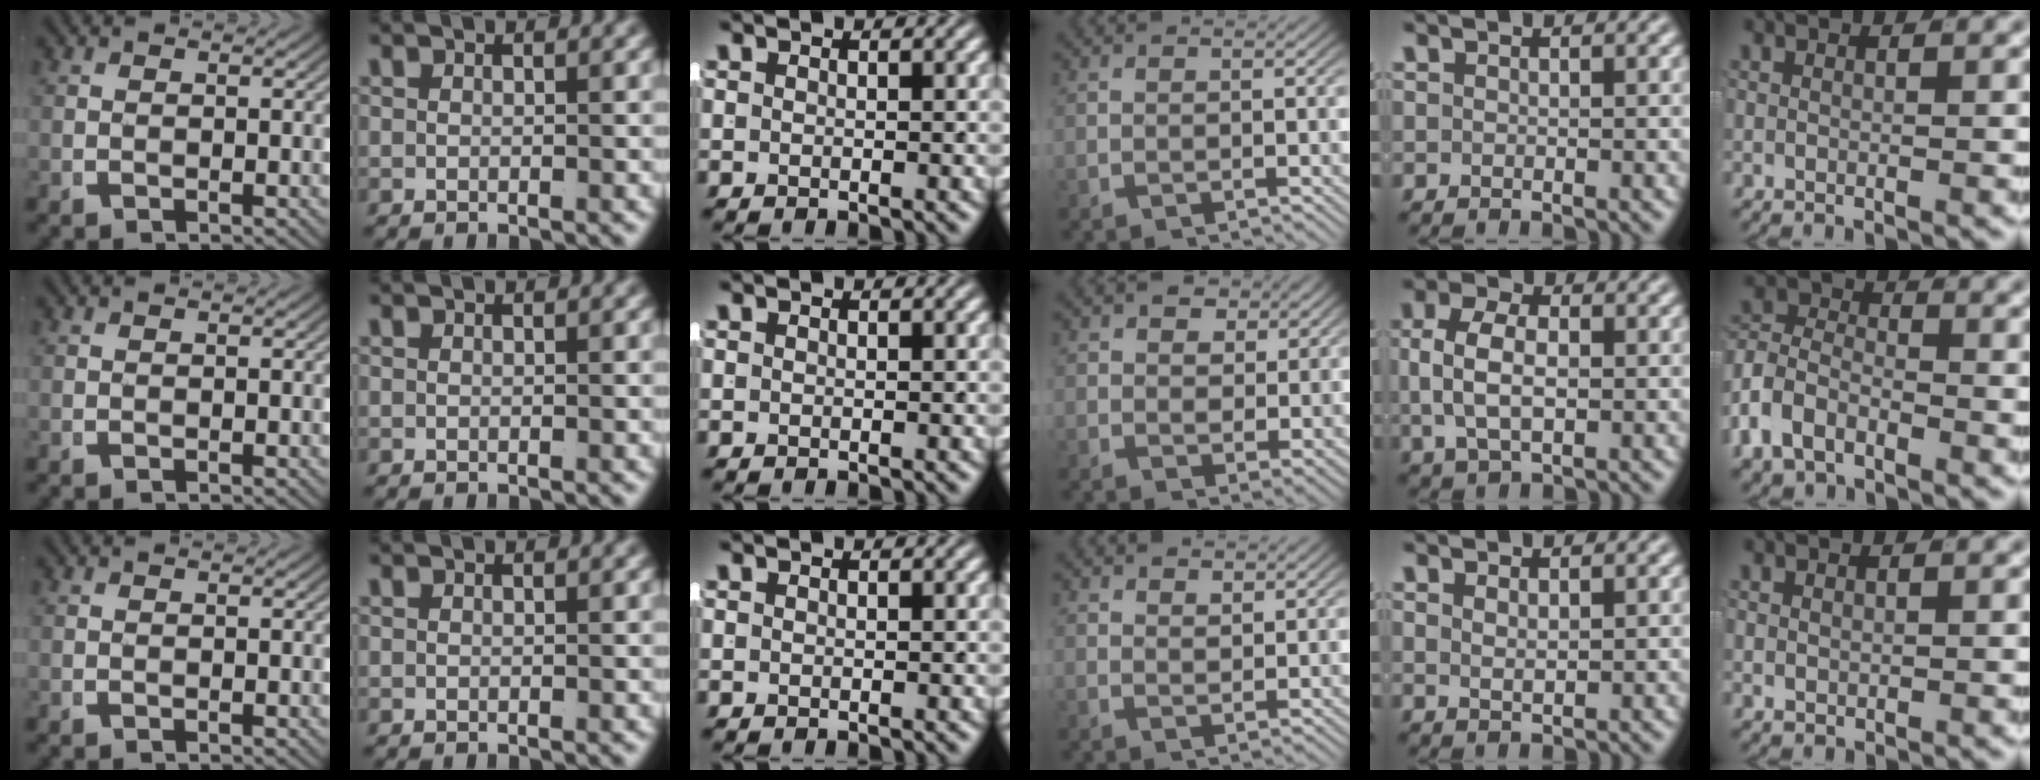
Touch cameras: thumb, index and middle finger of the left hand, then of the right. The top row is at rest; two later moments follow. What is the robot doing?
{"motion": "lift_and_place", "object": "shorts"}